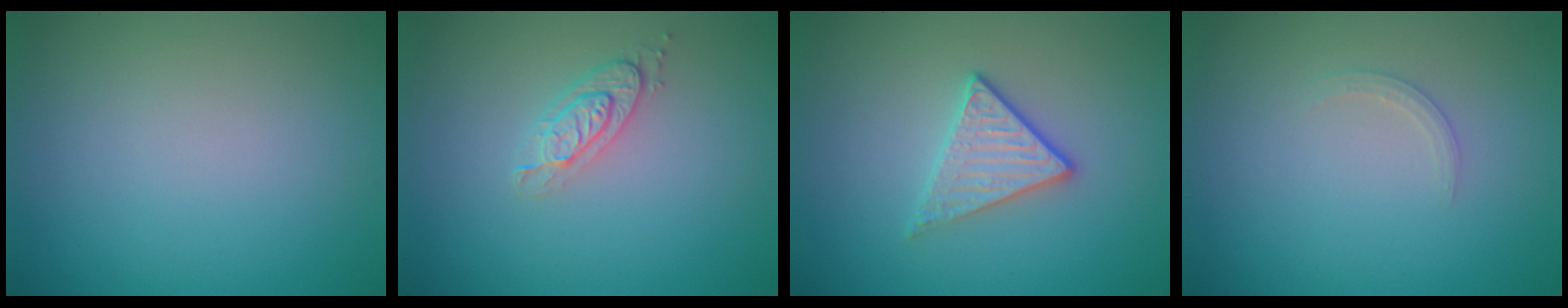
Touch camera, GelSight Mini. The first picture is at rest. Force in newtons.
{"total": 2.1, "press": 1.9, "slide": 0.9}
{"total": 2.9, "press": 2.6, "slide": 1.2}
{"total": 1.0, "press": 1.0, "slide": 0.0}